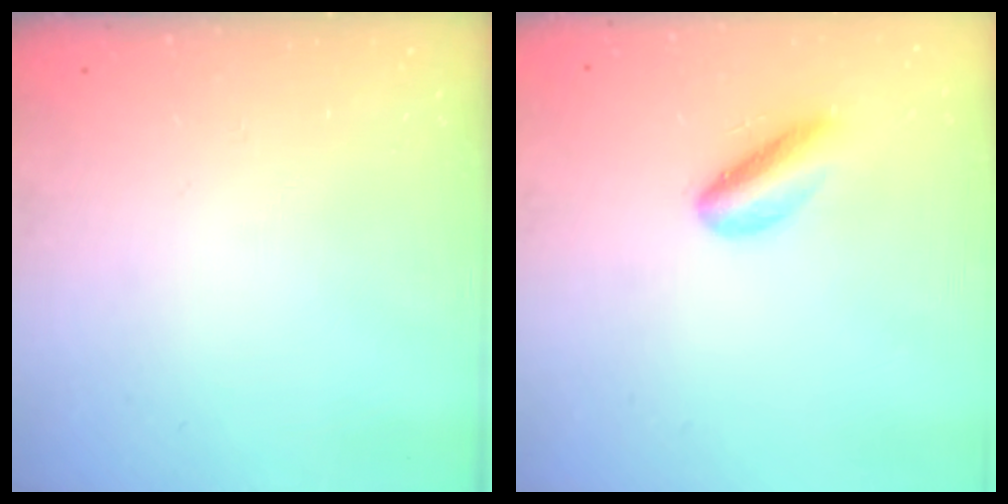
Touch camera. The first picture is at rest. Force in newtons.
{"total": 5.9, "press": 5.8, "slide": 1.3}